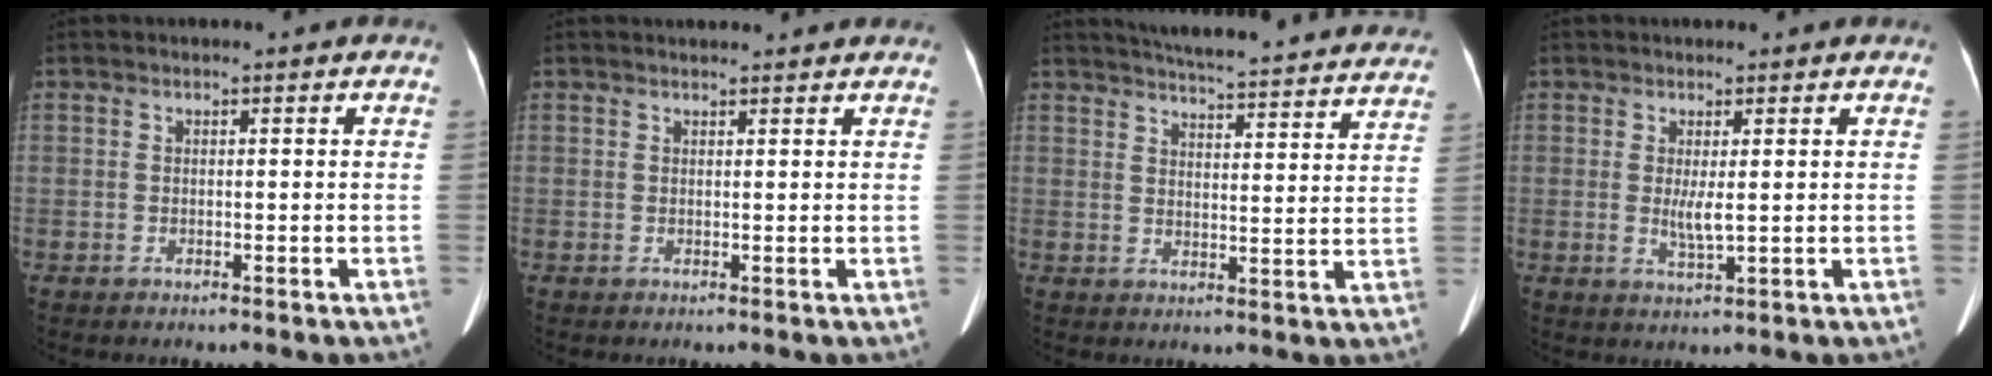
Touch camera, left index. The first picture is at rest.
{"total": 4.7, "force": [4.5, 0.6, 1.2], "torque": [-0.015, 0.025, 0.051]}
{"total": 27.3, "force": [25.5, 3.2, 9.3], "torque": [-0.139, -0.048, 0.303]}
{"total": 2.6, "force": [0.4, 0.3, 2.6], "torque": [-0.053, -0.008, 0.012]}